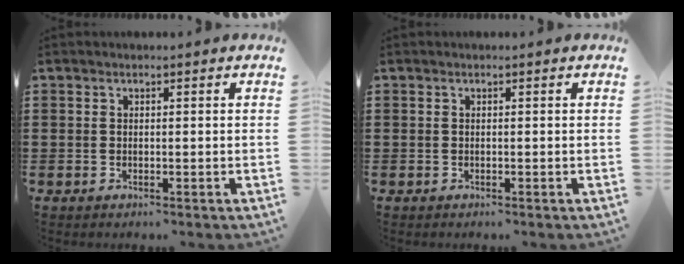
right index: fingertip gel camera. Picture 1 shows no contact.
{"total": 0.0}